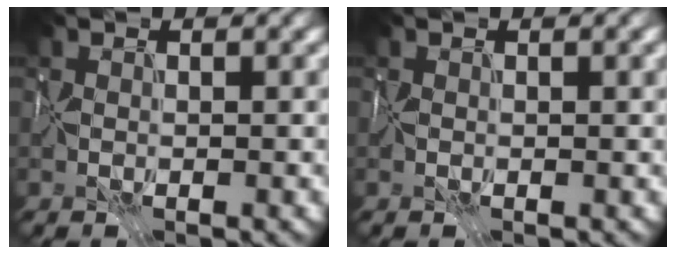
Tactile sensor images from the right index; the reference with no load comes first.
{"total": 1.4, "force": [0.3, 0.4, 1.2], "torque": [-0.025, -0.002, 0.006]}